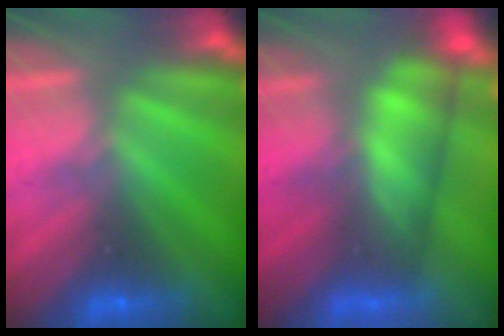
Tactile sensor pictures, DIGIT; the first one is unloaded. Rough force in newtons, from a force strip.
{"total": 4.7}